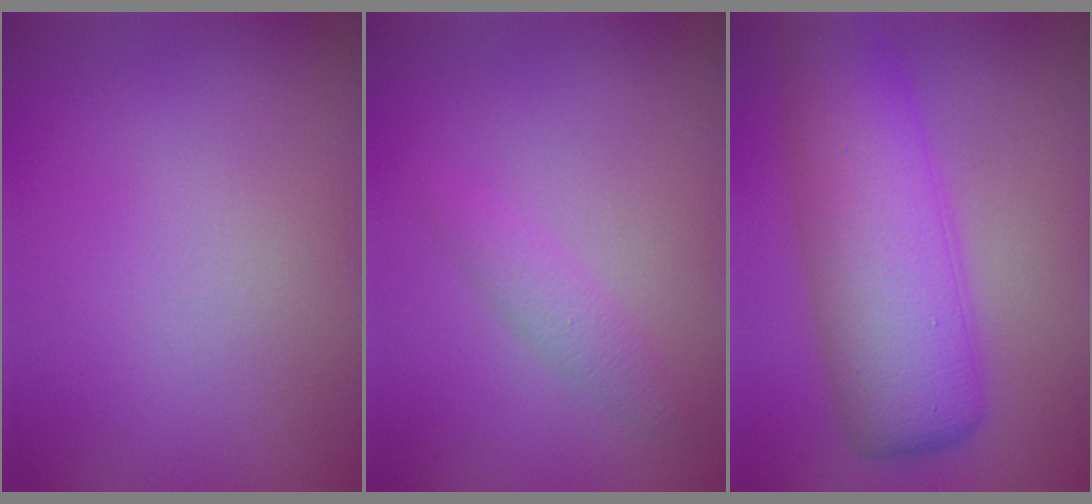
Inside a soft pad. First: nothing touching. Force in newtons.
{"total": 1.5, "press": 1.5, "slide": 0.0}
{"total": 8.8, "press": 8.8, "slide": 0.3}